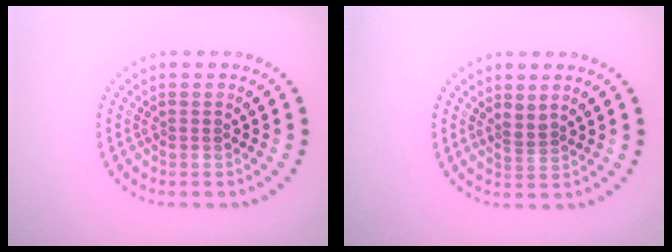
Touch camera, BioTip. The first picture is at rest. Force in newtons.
{"total": 1.2, "press": 0.7, "slide": 0.9}